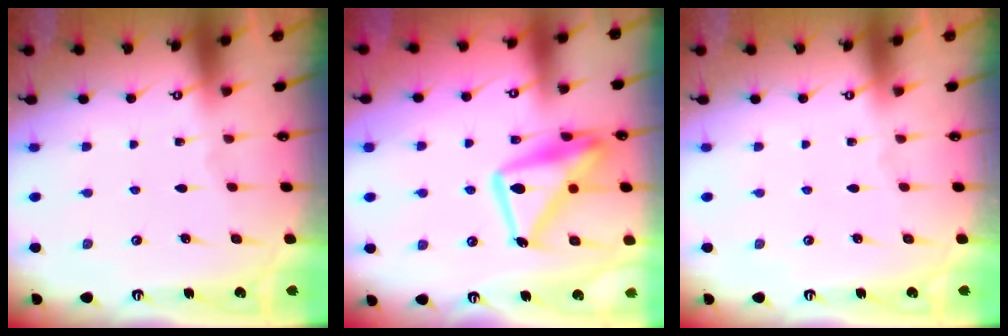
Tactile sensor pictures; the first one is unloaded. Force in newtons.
{"total": 17.5, "press": 17.4, "slide": 1.6}
{"total": 0.0}